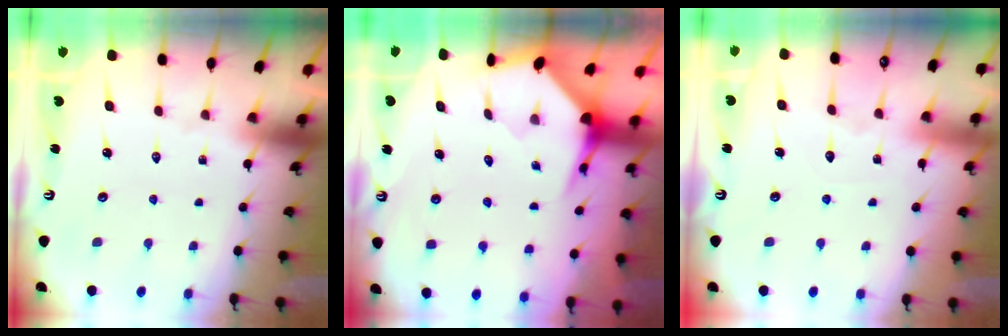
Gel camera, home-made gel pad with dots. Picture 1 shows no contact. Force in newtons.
{"total": 3.8, "press": 3.8, "slide": 0.5}
{"total": 5.0, "press": 4.9, "slide": 0.6}